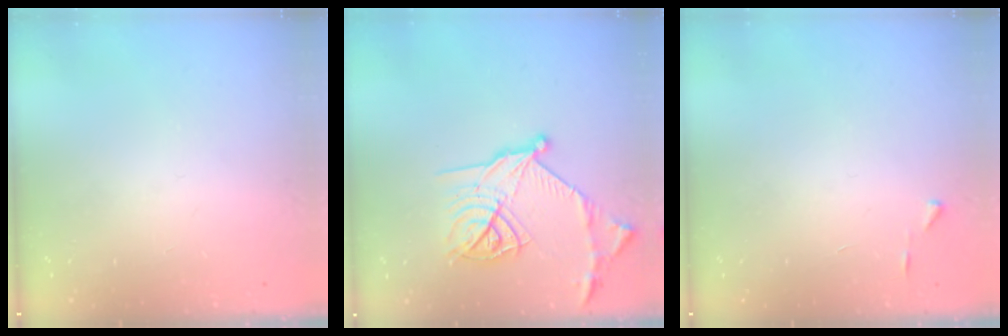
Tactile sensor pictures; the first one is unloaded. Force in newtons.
{"total": 20.0, "press": 20.0, "slide": 1.2}
{"total": 2.7, "press": 2.7, "slide": 0.3}